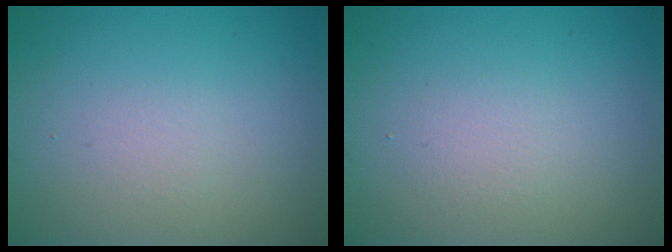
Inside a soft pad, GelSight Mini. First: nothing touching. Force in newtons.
{"total": 1.3, "press": 1.3, "slide": 0.1}